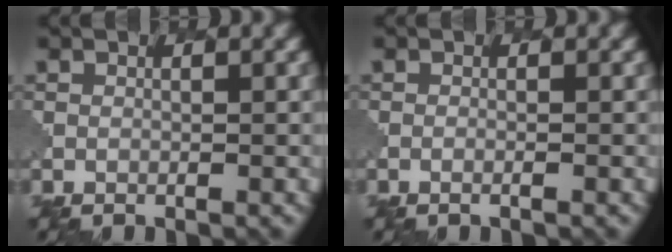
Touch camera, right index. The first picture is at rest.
{"total": 0.7, "force": [-0.2, 0.2, 0.6], "torque": [-0.005, 0.000, -0.010]}